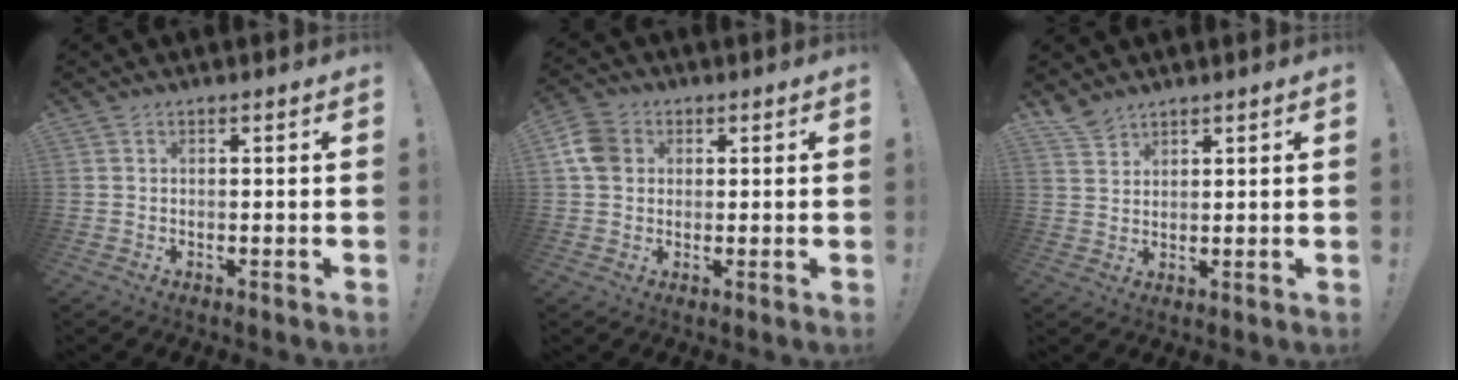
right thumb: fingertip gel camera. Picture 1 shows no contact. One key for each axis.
{"total": 7.8, "fx": 1.6, "fy": 6.3, "fz": 4.2, "tx": -0.081, "ty": 0.009, "tz": 0.034}
{"total": 4.2, "fx": 3.7, "fy": 1.6, "fz": 1.1, "tx": -0.016, "ty": -0.024, "tz": 0.071}